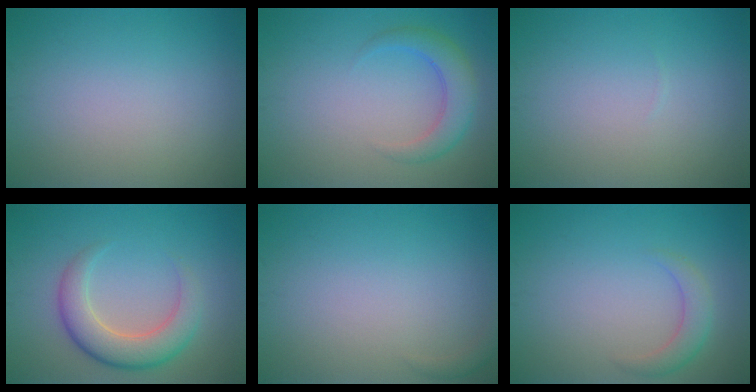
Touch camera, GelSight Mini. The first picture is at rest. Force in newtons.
{"total": 3.3, "press": 3.3, "slide": 0.2}
{"total": 0.0}
{"total": 5.1, "press": 5.1, "slide": 0.2}
{"total": 0.7, "press": 0.7, "slide": 0.1}
{"total": 2.2, "press": 2.2, "slide": 0.1}